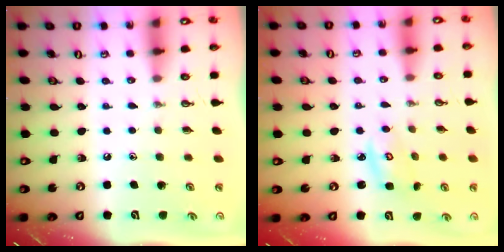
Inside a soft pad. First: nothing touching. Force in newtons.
{"total": 3.3, "press": 3.2, "slide": 0.3}